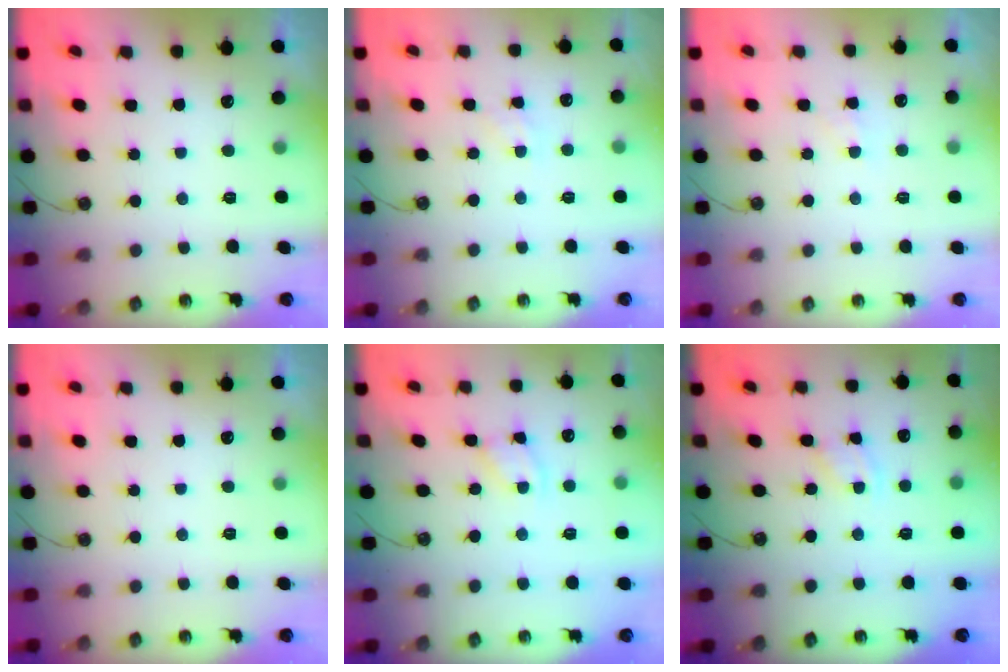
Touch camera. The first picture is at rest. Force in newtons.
{"total": 1.6, "press": 1.6, "slide": 0.3}
{"total": 4.4, "press": 4.3, "slide": 0.7}
{"total": 0.0}
{"total": 3.0, "press": 3.0, "slide": 0.2}
{"total": 1.9, "press": 1.8, "slide": 0.3}